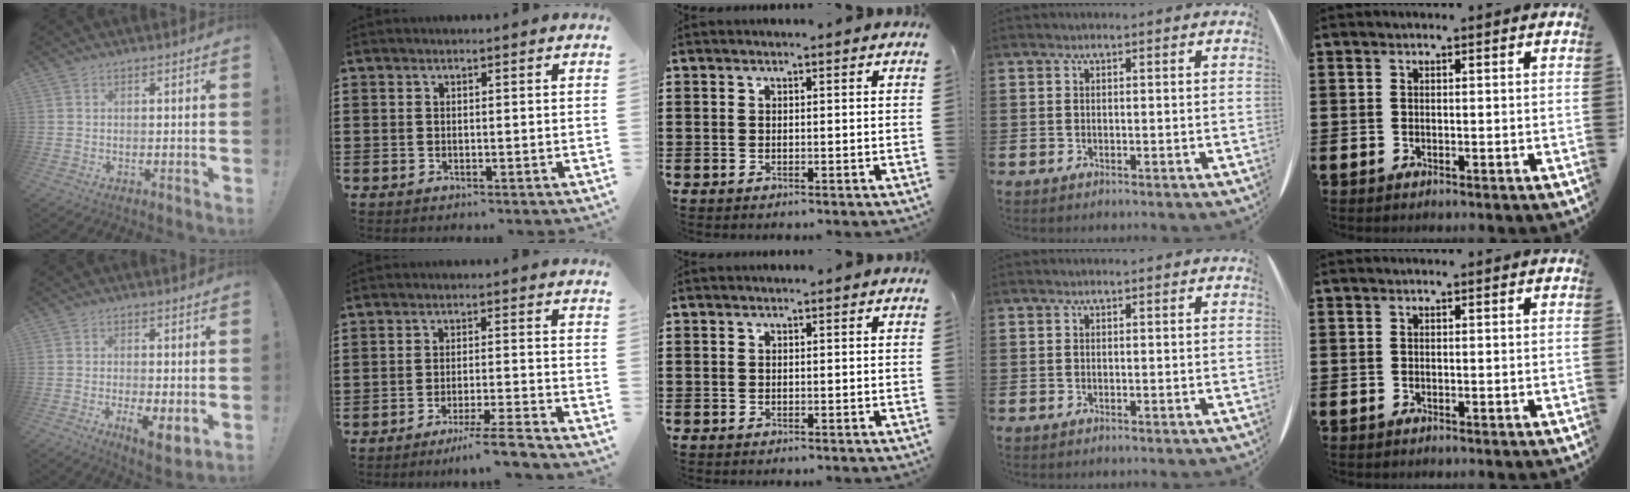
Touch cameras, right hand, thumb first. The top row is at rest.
{"thumb": {"total": 6.3, "force": [-0.9, 2.0, 5.9], "torque": [-0.090, -0.013, -0.009]}, "index": {"total": 4.6, "force": [-4.0, -0.8, 2.2], "torque": [-0.034, -0.015, -0.074]}}